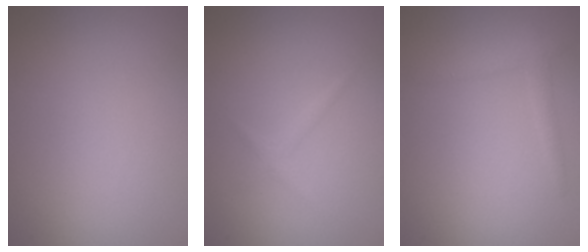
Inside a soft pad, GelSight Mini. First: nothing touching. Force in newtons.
{"total": 0.9, "press": 0.9, "slide": 0.0}
{"total": 1.5, "press": 1.4, "slide": 0.1}